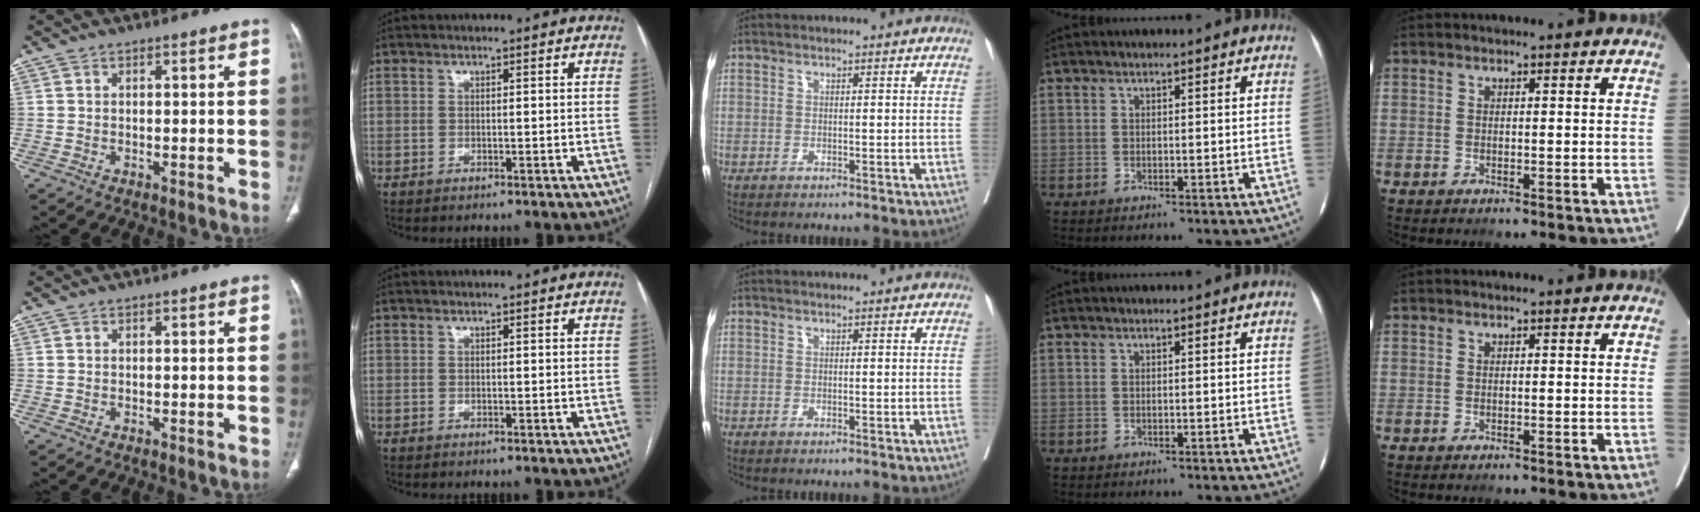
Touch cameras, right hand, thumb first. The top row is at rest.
{}